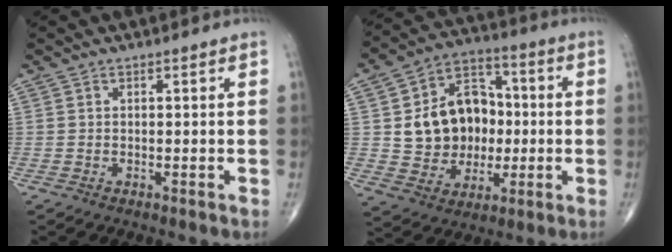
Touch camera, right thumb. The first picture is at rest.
{"total": 15.9, "force": [0.4, 12.8, 9.4], "torque": [-0.104, 0.025, 0.015]}